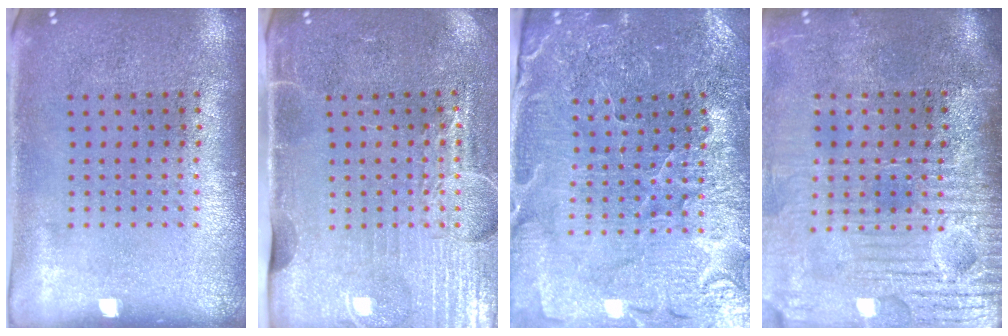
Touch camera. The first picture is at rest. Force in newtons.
{"total": 4.4, "press": 3.8, "slide": 2.1}
{"total": 3.3, "press": 3.3, "slide": 0.3}
{"total": 4.6, "press": 4.0, "slide": 2.2}